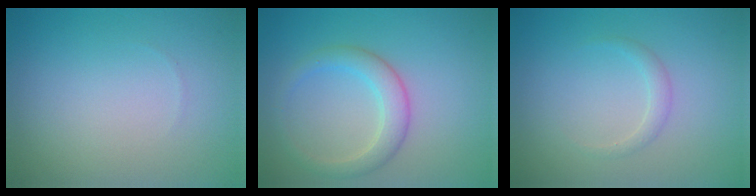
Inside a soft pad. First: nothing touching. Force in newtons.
{"total": 3.1, "press": 3.1, "slide": 0.1}
{"total": 1.1, "press": 1.1, "slide": 0.0}